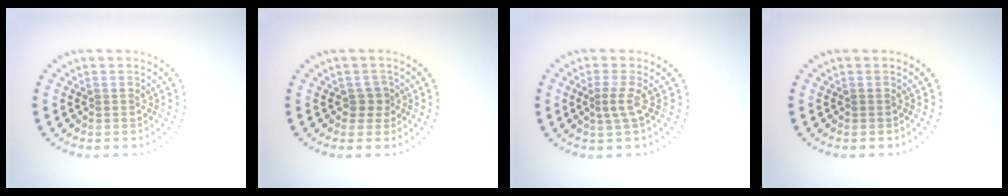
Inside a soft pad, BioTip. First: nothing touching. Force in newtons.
{"total": 1.5, "press": 1.3, "slide": 0.8}
{"total": 1.6, "press": 1.0, "slide": 1.2}
{"total": 0.0}